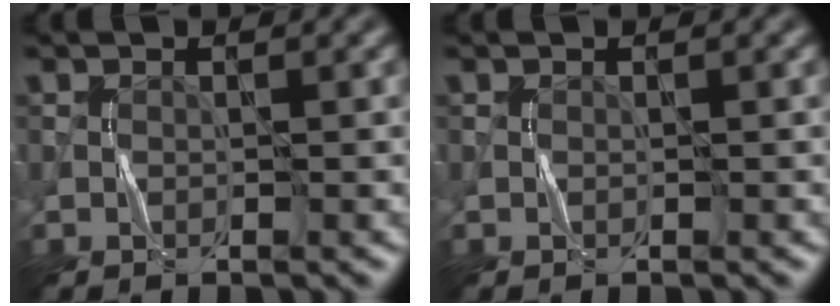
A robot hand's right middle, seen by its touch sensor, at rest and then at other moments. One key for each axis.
{"total": 0.0}